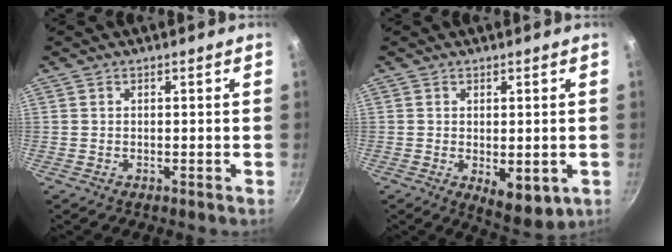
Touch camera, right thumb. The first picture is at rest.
{"total": 7.2, "force": [-1.4, 3.5, 6.1], "torque": [-0.074, -0.016, -0.007]}